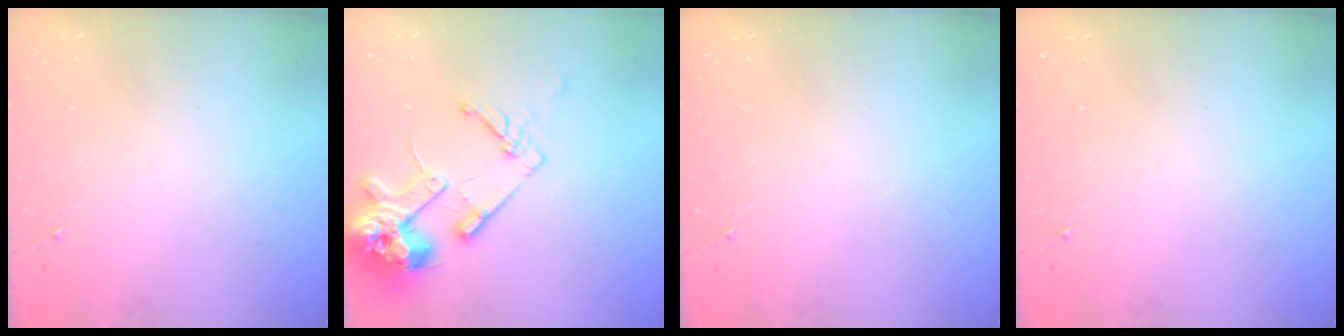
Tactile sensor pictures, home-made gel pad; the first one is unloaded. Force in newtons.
{"total": 17.0, "press": 16.8, "slide": 2.4}
{"total": 0.0}
{"total": 0.0}